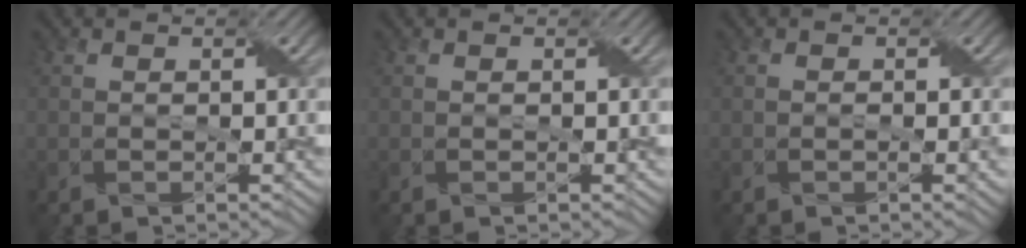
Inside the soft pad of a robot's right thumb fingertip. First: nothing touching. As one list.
[{"total": 0.0}, {"total": 1.1, "force": [-0.2, 0.3, 1.0], "torque": [-0.019, -0.001, -0.002]}]